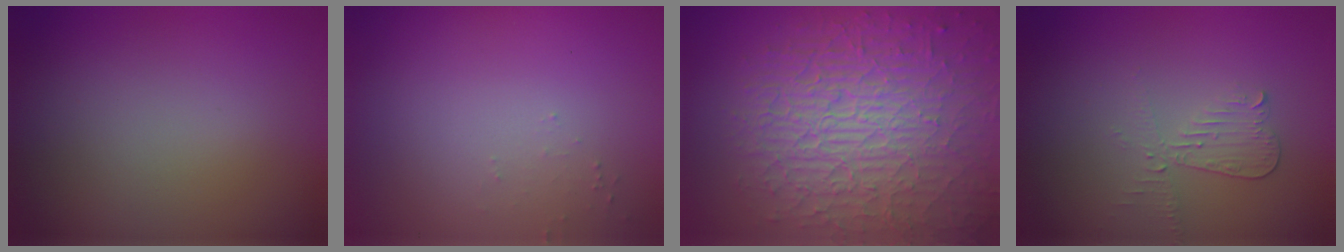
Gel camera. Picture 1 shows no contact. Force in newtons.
{"total": 0.6, "press": 0.6, "slide": 0.2}
{"total": 10.4, "press": 6.6, "slide": 8.0}
{"total": 2.1, "press": 2.1, "slide": 0.4}